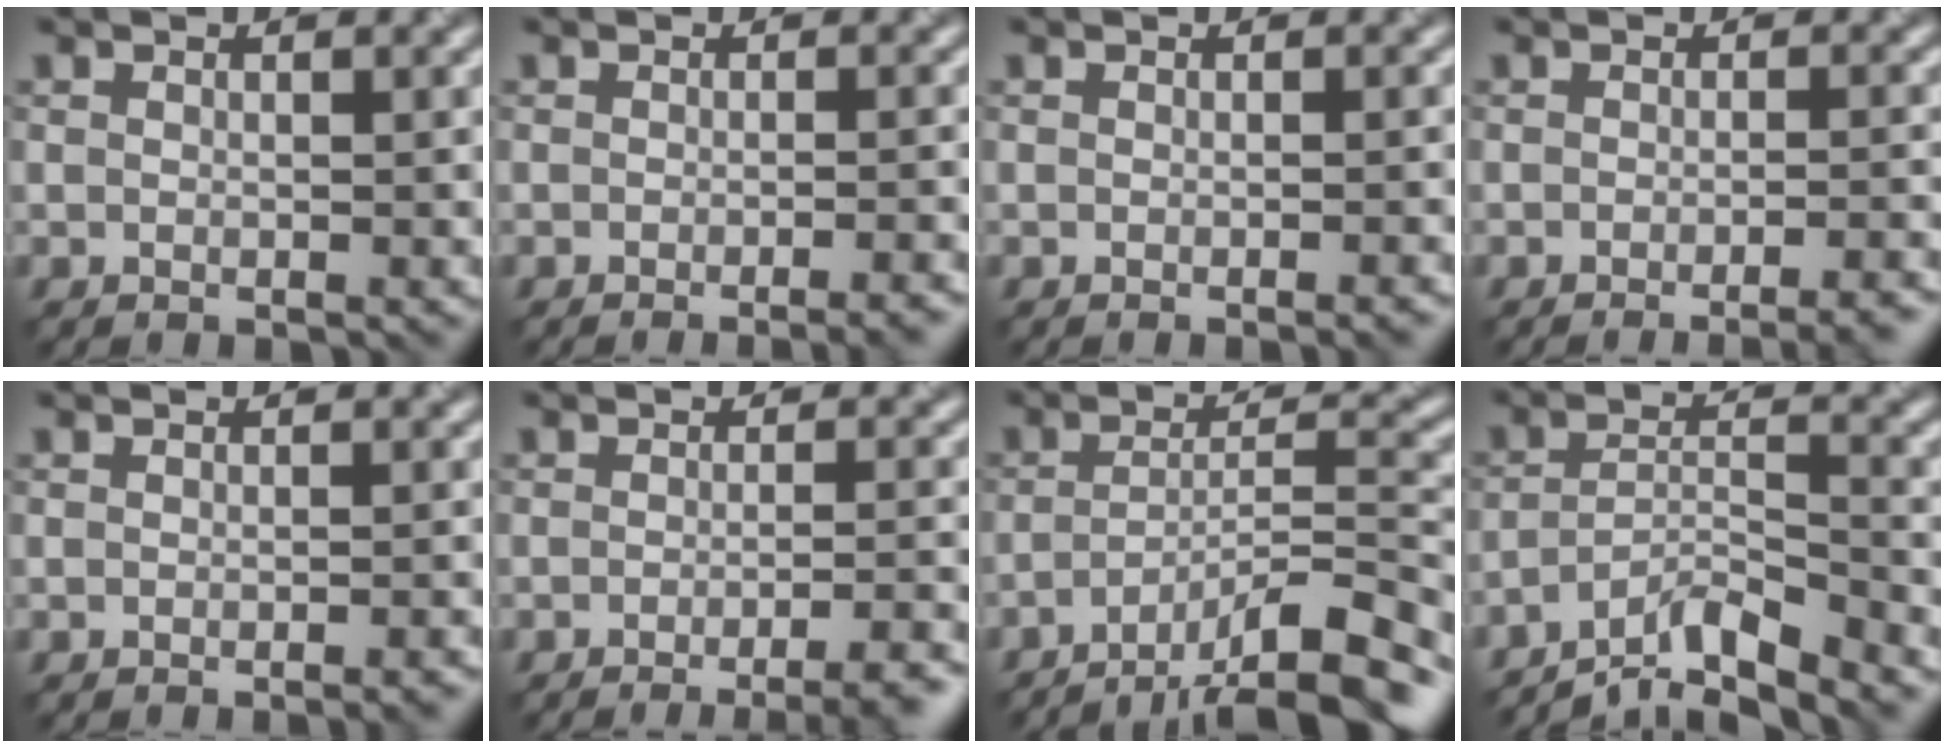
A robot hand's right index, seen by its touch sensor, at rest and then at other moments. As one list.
[{"total": 4.1, "force": [-3.1, 1.2, 2.5], "torque": [-0.011, 0.009, -0.031]}, {"total": 1.8, "force": [-1.1, 0.6, 1.3], "torque": [0.002, 0.010, -0.019]}, {"total": 5.7, "force": [-4.3, 1.7, 3.3], "torque": [-0.017, 0.006, -0.037]}, {"total": 2.3, "force": [-1.6, 0.7, 1.6], "torque": [-0.006, 0.012, -0.023]}, {"total": 6.5, "force": [-4.4, 1.7, 4.4], "torque": [-0.047, -0.001, -0.043]}, {"total": 11.4, "force": [-8.6, 2.6, 7.1], "torque": [-0.104, 0.022, -0.130]}, {"total": 6.2, "force": [-5.4, 0.9, 2.8], "torque": [-0.038, 0.009, -0.096]}]